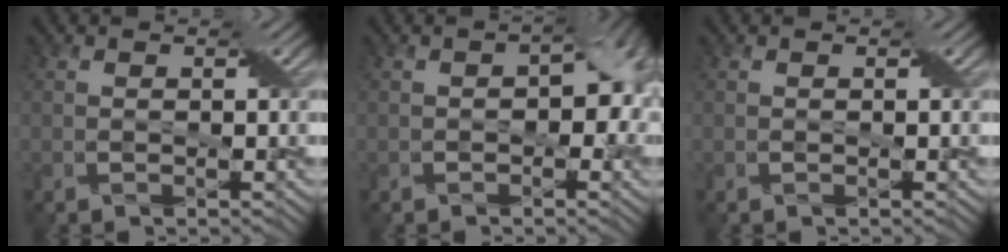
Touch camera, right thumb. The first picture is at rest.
{"total": 5.6, "force": [-0.3, 3.4, 4.4], "torque": [-0.053, -0.005, -0.004]}
{"total": 0.0}